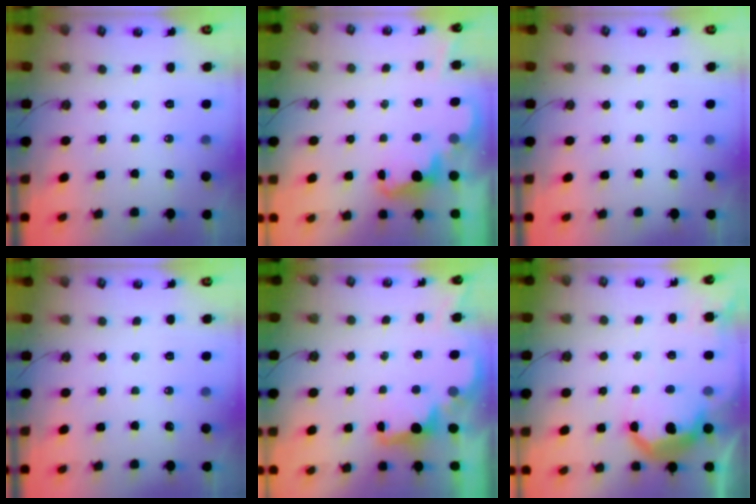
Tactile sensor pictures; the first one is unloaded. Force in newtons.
{"total": 2.3, "press": 2.3, "slide": 0.5}
{"total": 0.0}
{"total": 0.0}
{"total": 2.1, "press": 1.9, "slide": 0.8}
{"total": 10.4, "press": 10.4, "slide": 0.4}